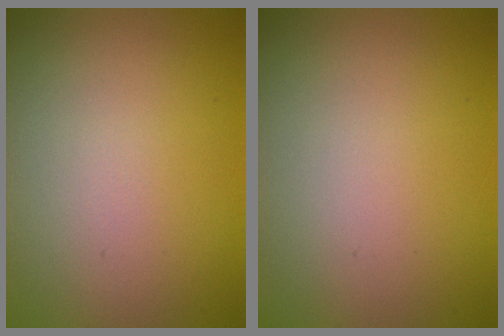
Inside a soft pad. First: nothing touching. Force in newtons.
{"total": 0.0}